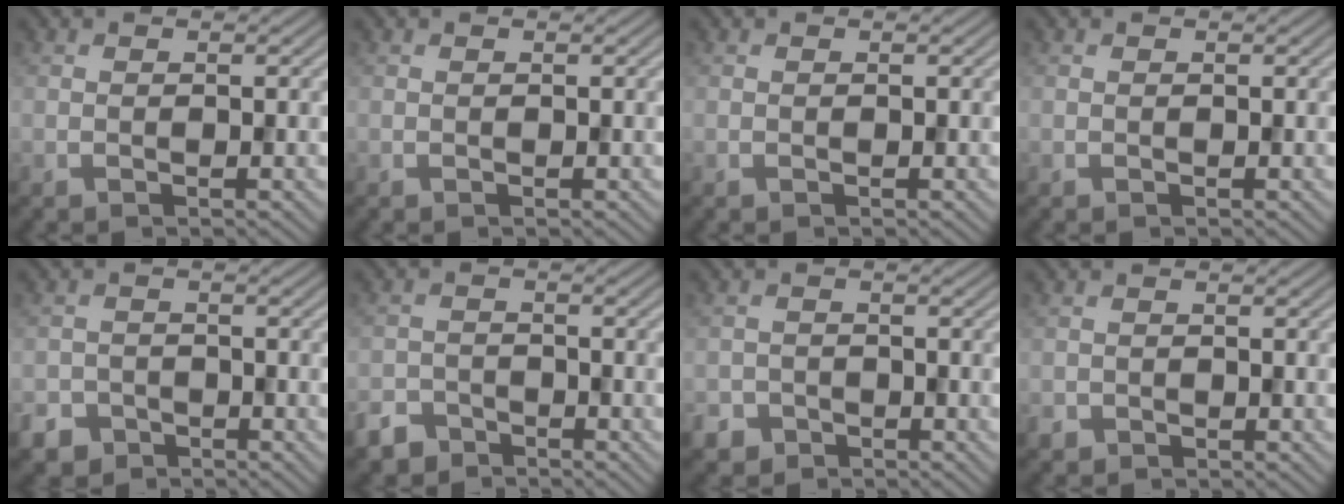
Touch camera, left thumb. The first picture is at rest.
{"total": 0.0}
{"total": 0.0}
{"total": 0.0}
{"total": 3.8, "force": [-2.9, 2.5, 0.5], "torque": [-0.011, -0.001, -0.052]}
{"total": 3.4, "force": [-2.9, 1.7, 0.6], "torque": [-0.016, -0.001, -0.062]}
{"total": 2.9, "force": [-2.1, 1.9, 0.2], "torque": [-0.007, -0.001, -0.041]}
{"total": 1.2, "force": [-0.8, 0.8, 0.2], "torque": [-0.008, -0.007, -0.017]}